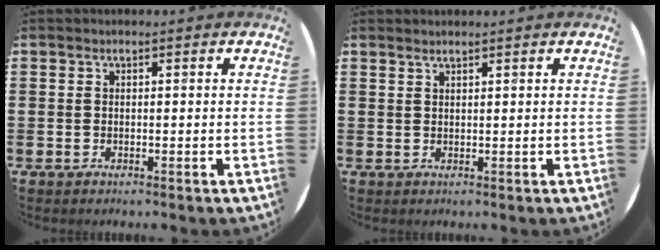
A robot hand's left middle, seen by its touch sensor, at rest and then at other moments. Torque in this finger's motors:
{"motor_torque": [-0.11, -0.02, -0.05, 0.02]}